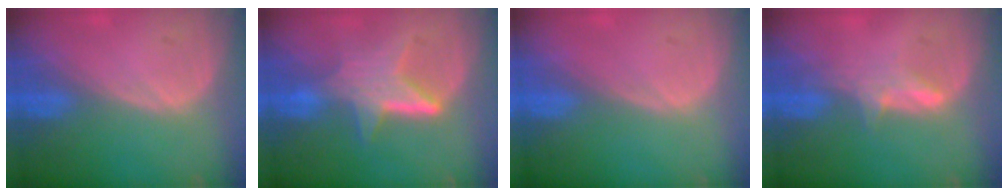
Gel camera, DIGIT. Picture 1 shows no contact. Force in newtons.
{"total": 6.2, "press": 6.0, "slide": 1.4}
{"total": 0.0}
{"total": 2.8, "press": 2.8, "slide": 0.4}